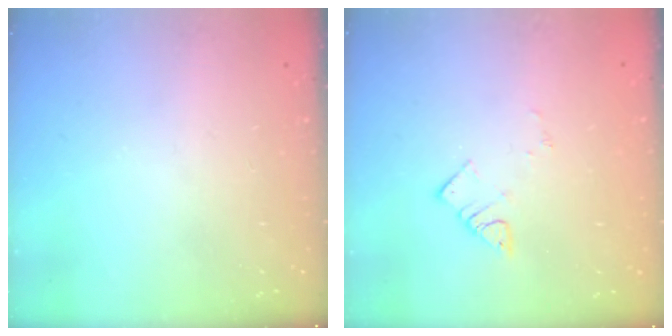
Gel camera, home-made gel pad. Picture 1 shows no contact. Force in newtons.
{"total": 3.4, "press": 3.4, "slide": 0.3}